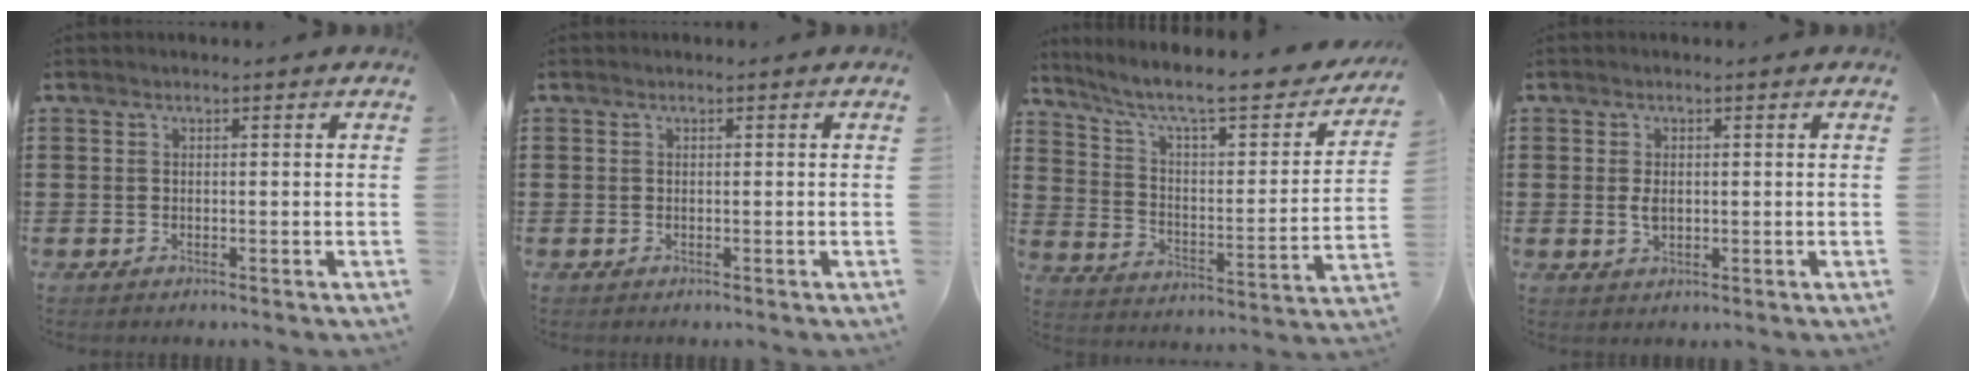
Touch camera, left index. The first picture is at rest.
{"total": 0.0}
{"total": 9.0, "force": [6.9, 1.3, 5.7], "torque": [-0.129, -0.048, 0.109]}
{"total": 2.3, "force": [0.2, 1.2, 1.9], "torque": [-0.047, 0.001, 0.000]}